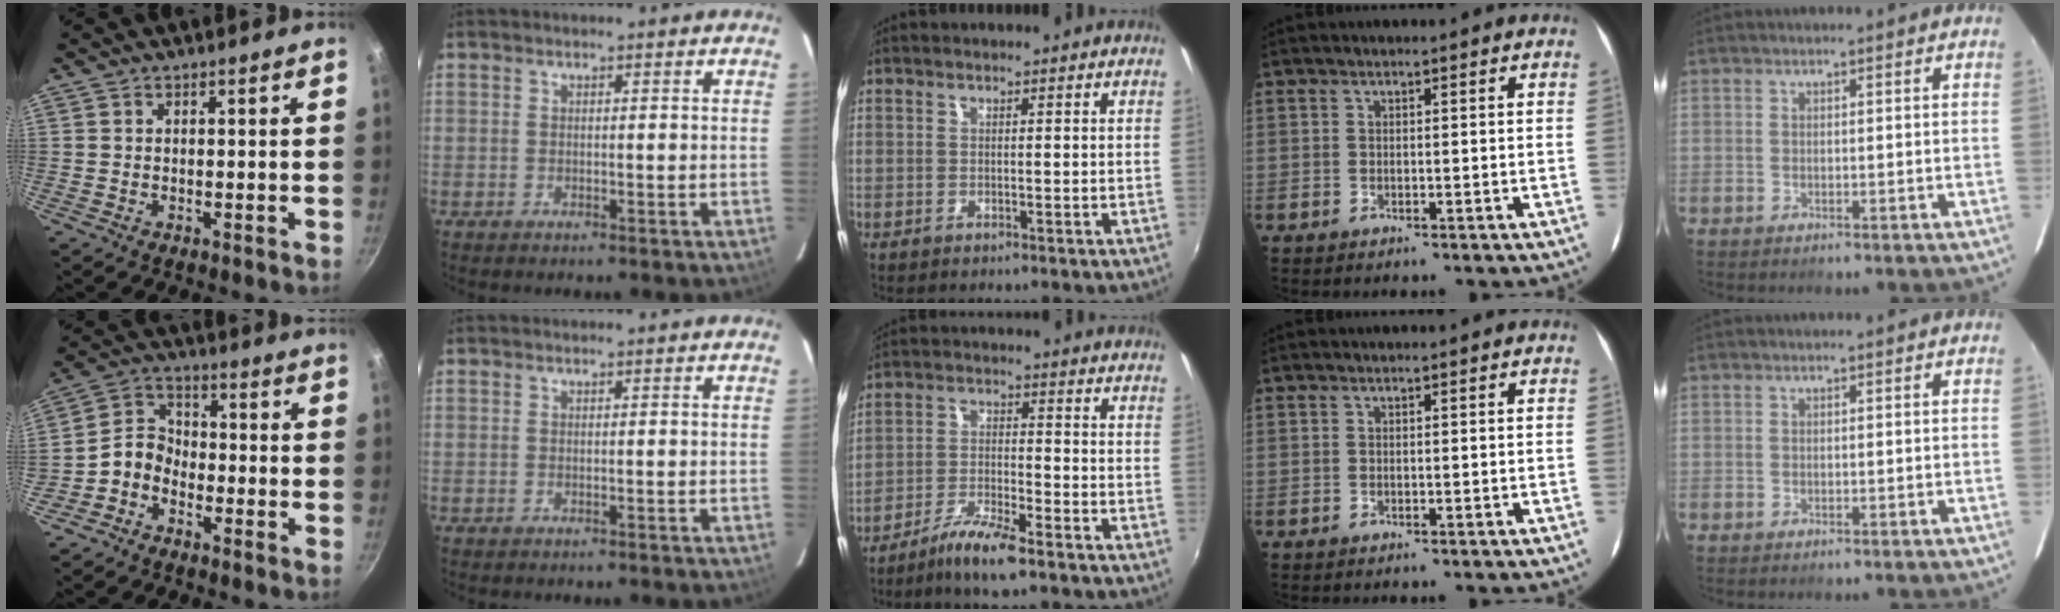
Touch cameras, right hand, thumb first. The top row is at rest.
{"thumb": {"total": 5.1, "force": [-2.8, 3.8, 1.8], "torque": [-0.017, 0.040, -0.070]}, "middle": {"total": 7.8, "force": [-6.0, 0.9, 4.9], "torque": [-0.110, -0.006, -0.115]}}